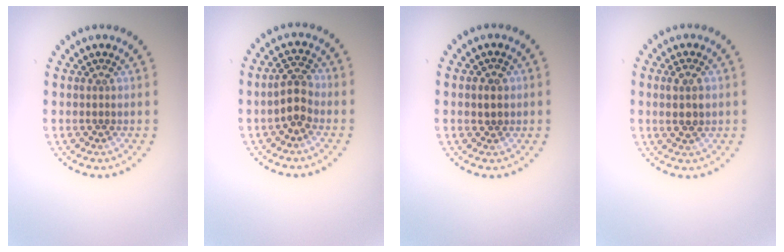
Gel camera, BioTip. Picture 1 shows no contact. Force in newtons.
{"total": 2.7, "press": 2.6, "slide": 0.7}
{"total": 1.1, "press": 1.0, "slide": 0.4}
{"total": 2.1, "press": 2.0, "slide": 0.4}